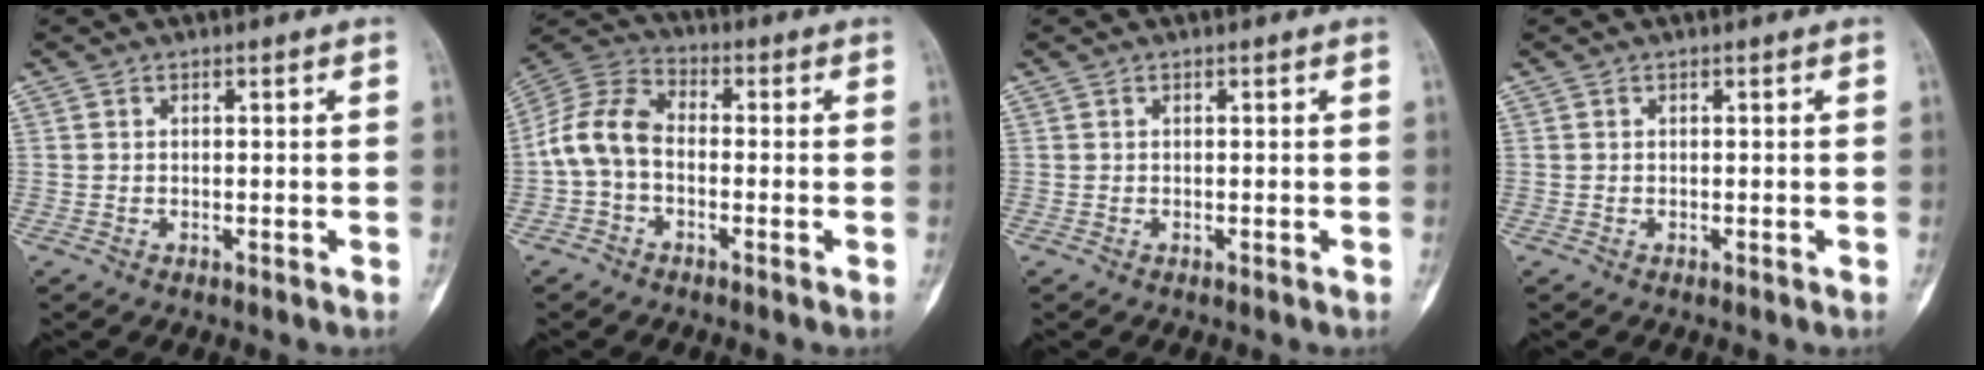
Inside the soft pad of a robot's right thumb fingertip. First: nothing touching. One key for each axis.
{"total": 9.6, "fx": -1.5, "fy": 6.4, "fz": 7.0, "tx": -0.137, "ty": 0.031, "tz": -0.044}
{"total": 0.0}
{"total": 0.0}